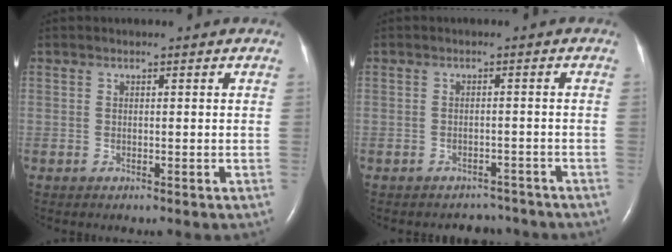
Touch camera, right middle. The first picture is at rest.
{"total": 3.8, "force": [-3.4, 1.6, -0.3], "torque": [0.000, 0.008, -0.045]}